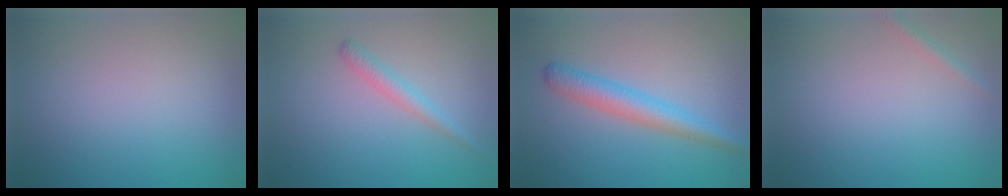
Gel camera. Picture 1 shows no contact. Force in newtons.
{"total": 1.6, "press": 1.6, "slide": 0.1}
{"total": 3.3, "press": 3.3, "slide": 0.1}
{"total": 1.0, "press": 1.0, "slide": 0.0}